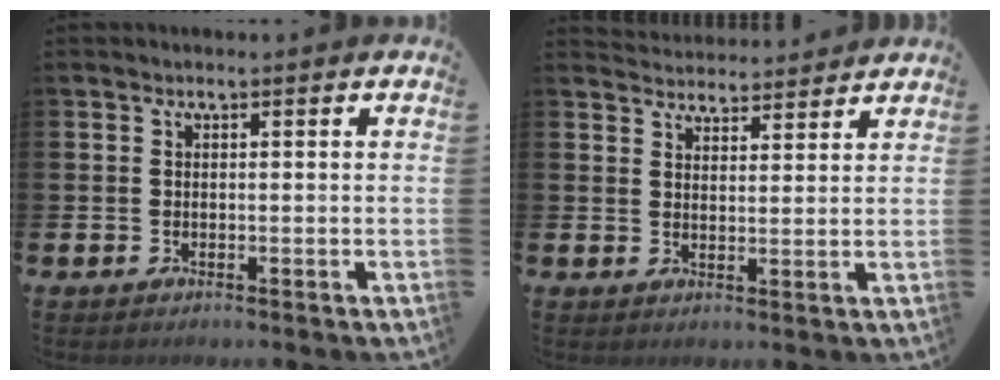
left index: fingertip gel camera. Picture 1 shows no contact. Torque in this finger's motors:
{"motor_torque": [0.38, -0.39, 0.08, -0.04]}